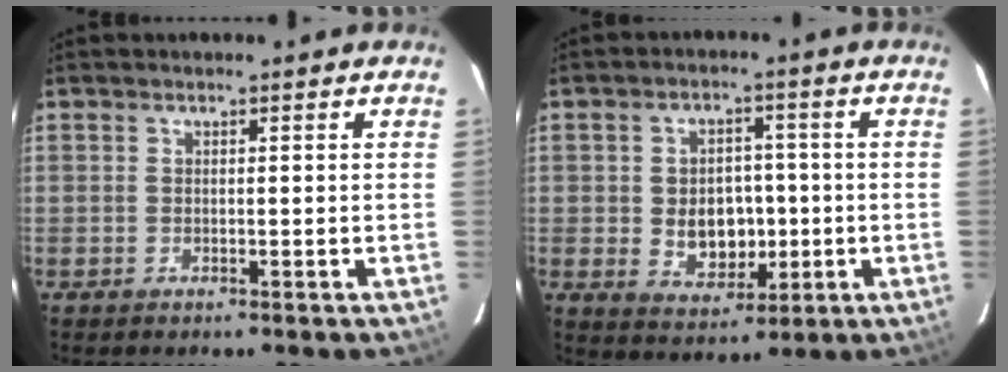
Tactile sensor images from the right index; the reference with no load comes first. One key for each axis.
{"total": 8.6, "fx": -1.0, "fy": 6.5, "fz": 5.6, "tx": -0.110, "ty": 0.005, "tz": 0.001}